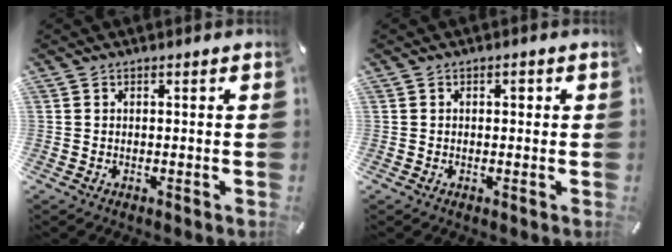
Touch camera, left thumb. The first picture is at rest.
{"total": 1.3, "force": [0.2, 0.9, 0.9], "torque": [-0.010, 0.004, -0.001]}